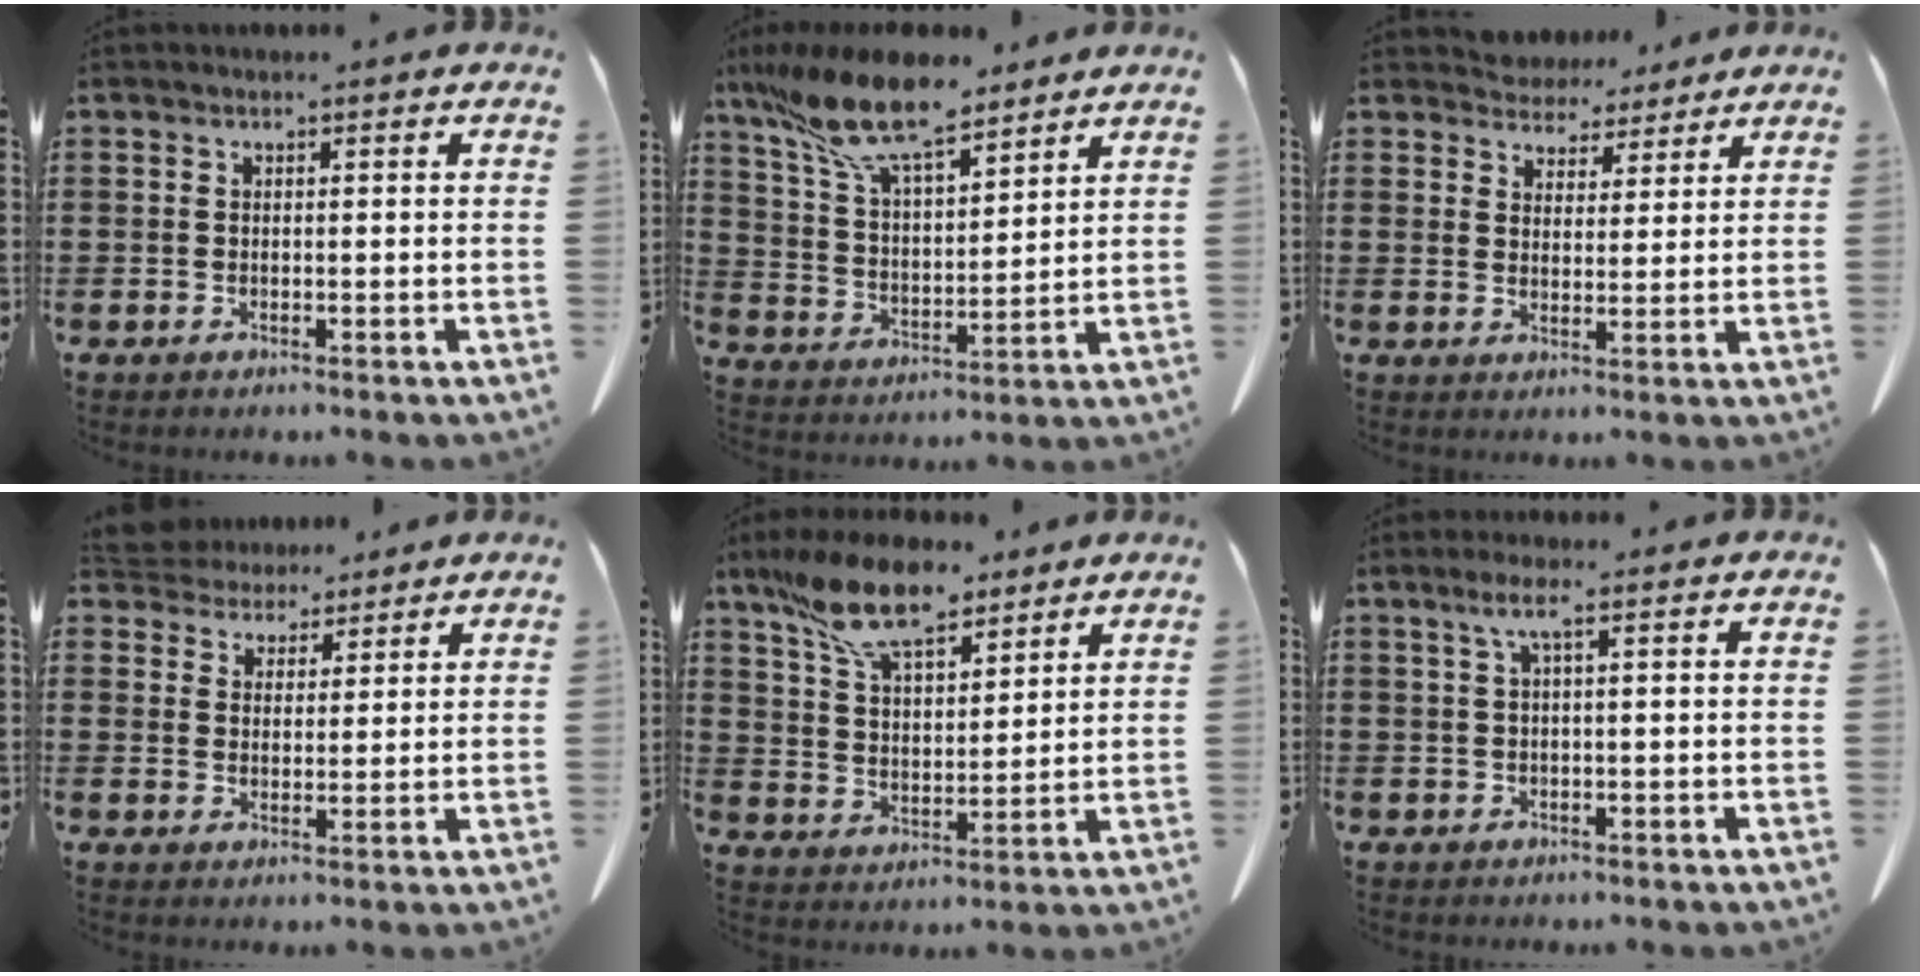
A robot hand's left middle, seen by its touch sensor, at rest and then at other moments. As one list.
[{"total": 12.9, "force": [9.8, 3.1, 7.8], "torque": [-0.186, -0.032, 0.176]}, {"total": 4.7, "force": [4.5, 1.4, -0.3], "torque": [-0.014, -0.018, 0.086]}, {"total": 4.7, "force": [4.4, 1.4, 0.0], "torque": [-0.019, -0.014, 0.084]}, {"total": 11.9, "force": [9.0, 4.1, 6.7], "torque": [-0.155, -0.016, 0.168]}, {"total": 2.6, "force": [0.7, 0.1, 2.5], "torque": [-0.050, -0.001, 0.013]}]